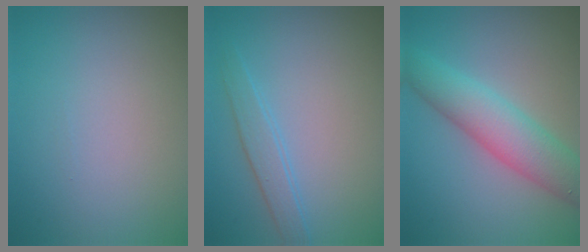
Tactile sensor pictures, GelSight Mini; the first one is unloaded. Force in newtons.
{"total": 2.0, "press": 2.0, "slide": 0.1}
{"total": 6.1, "press": 6.1, "slide": 0.2}